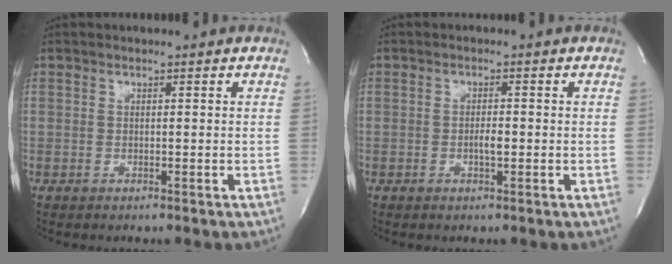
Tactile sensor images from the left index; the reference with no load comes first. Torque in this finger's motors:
{"motor_torque": [0.48, 0.00, 0.02, 0.01]}